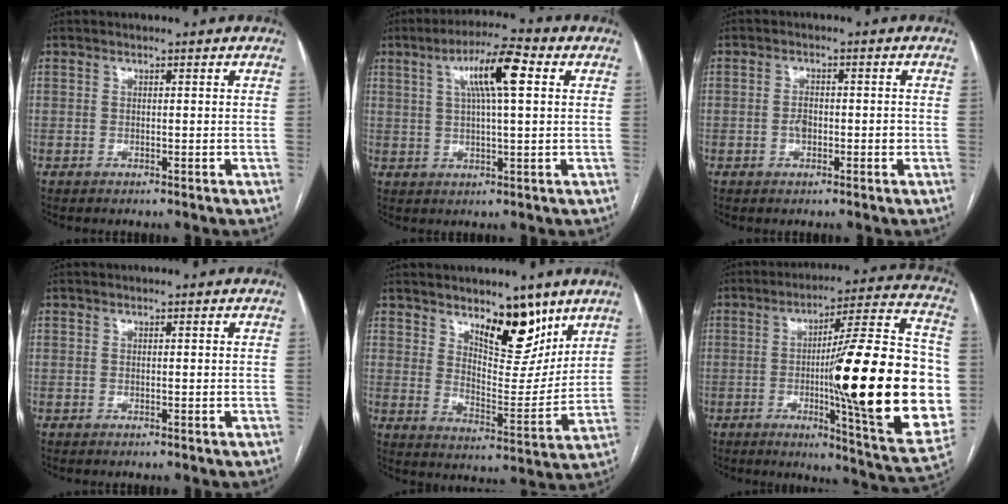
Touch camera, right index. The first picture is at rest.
{"total": 9.0, "force": [2.9, 1.0, 8.5], "torque": [-0.152, 0.016, 0.048]}
{"total": 2.8, "force": [-0.5, 1.4, 2.4], "torque": [-0.044, 0.005, -0.007]}
{"total": 0.0}
{"total": 10.5, "force": [7.1, 3.9, 6.6], "torque": [-0.098, -0.019, 0.123]}
{"total": 28.4, "force": [-2.9, 1.9, 28.1], "torque": [-0.341, -0.002, -0.045]}